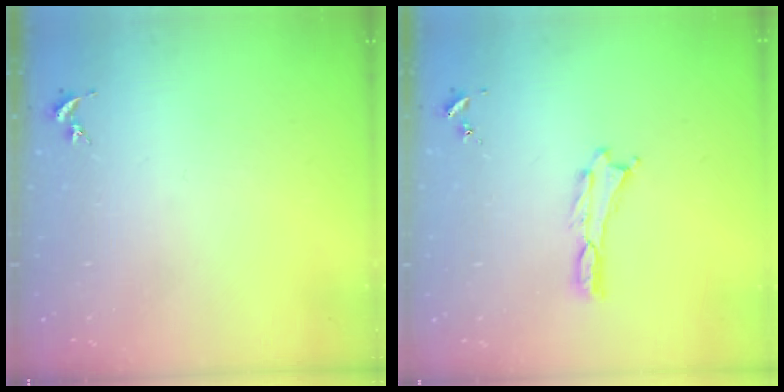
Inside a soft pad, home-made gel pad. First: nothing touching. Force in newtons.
{"total": 0.0}